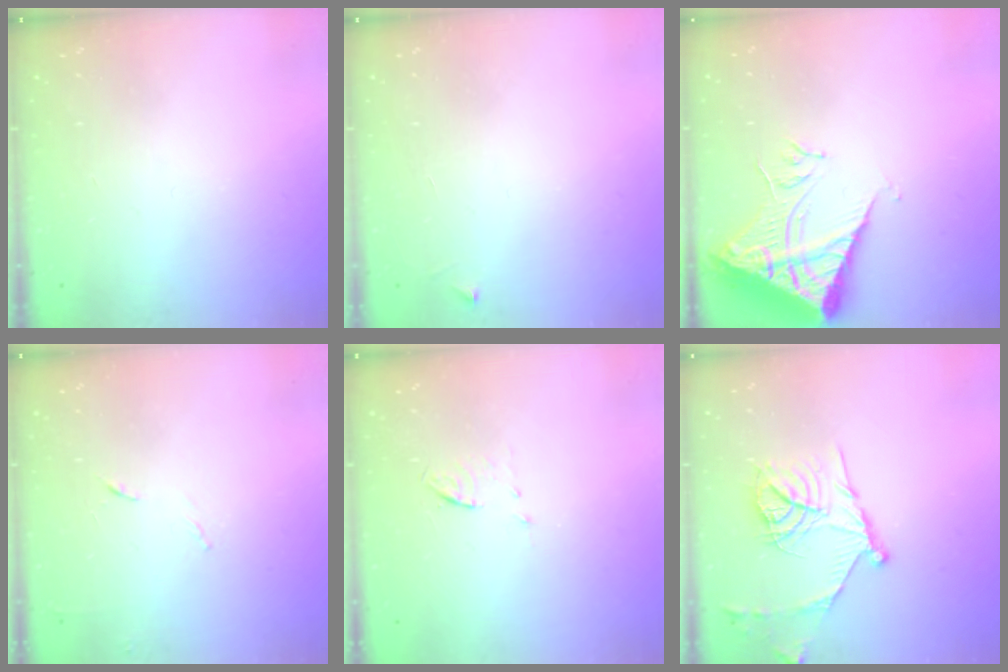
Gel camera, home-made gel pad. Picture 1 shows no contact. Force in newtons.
{"total": 2.5, "press": 2.5, "slide": 0.3}
{"total": 11.6, "press": 11.5, "slide": 1.1}
{"total": 4.8, "press": 4.7, "slide": 0.8}
{"total": 3.9, "press": 3.6, "slide": 1.4}
{"total": 16.5, "press": 16.5, "slide": 1.6}